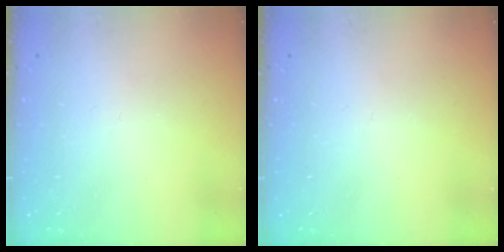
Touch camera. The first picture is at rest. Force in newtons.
{"total": 0.0}